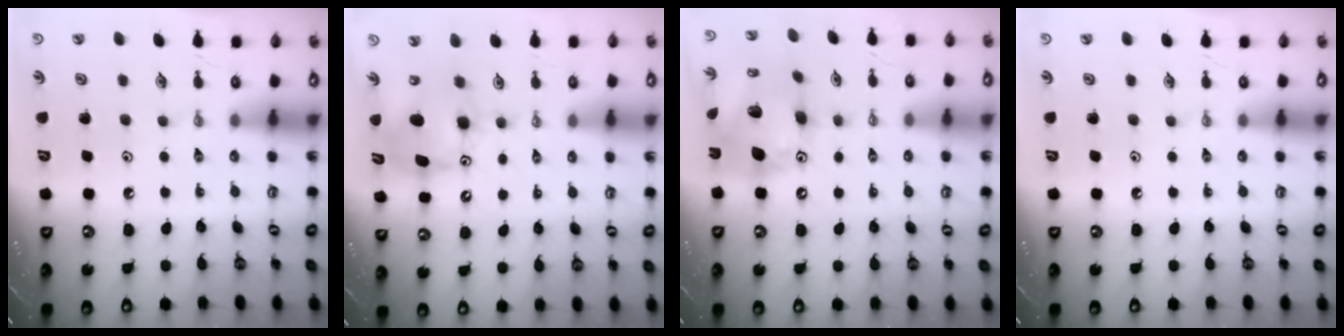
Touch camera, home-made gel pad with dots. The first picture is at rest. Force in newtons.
{"total": 8.8, "press": 8.8, "slide": 0.6}
{"total": 16.5, "press": 16.5, "slide": 1.6}
{"total": 0.0}